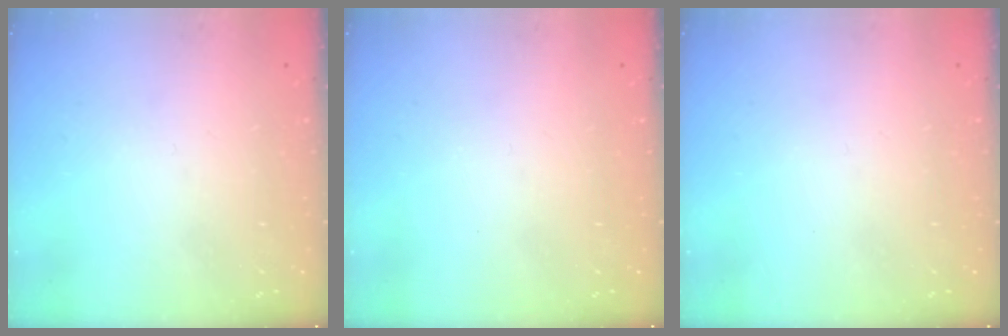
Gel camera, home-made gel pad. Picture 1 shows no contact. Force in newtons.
{"total": 0.0}
{"total": 0.0}